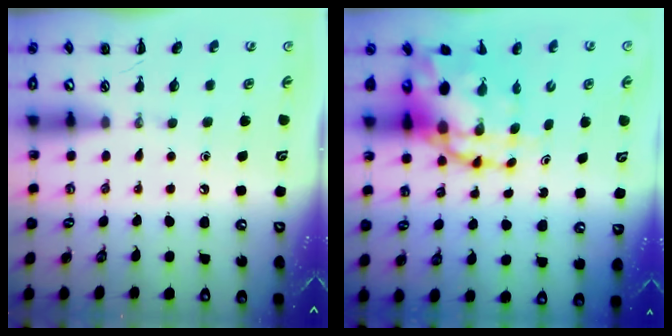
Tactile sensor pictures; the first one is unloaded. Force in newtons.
{"total": 12.5, "press": 12.1, "slide": 2.9}